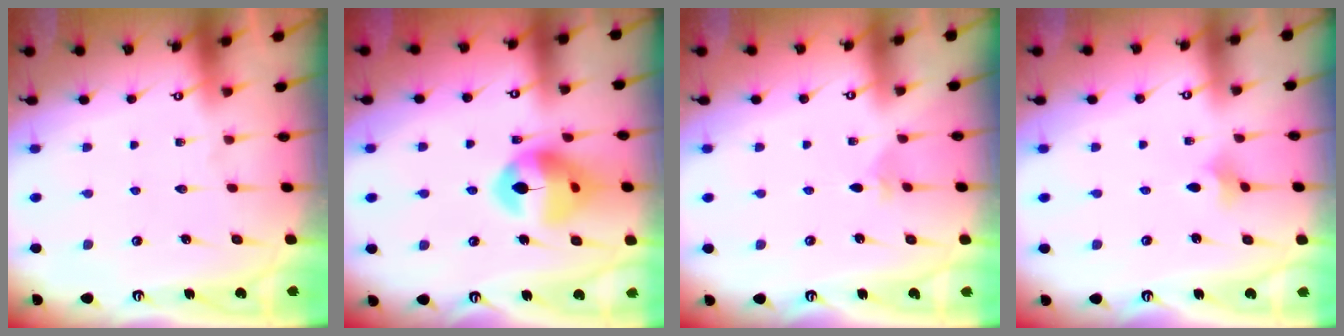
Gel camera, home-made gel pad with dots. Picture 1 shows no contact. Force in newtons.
{"total": 14.1, "press": 14.0, "slide": 1.8}
{"total": 1.5, "press": 1.5, "slide": 0.4}
{"total": 2.6, "press": 2.5, "slide": 0.5}